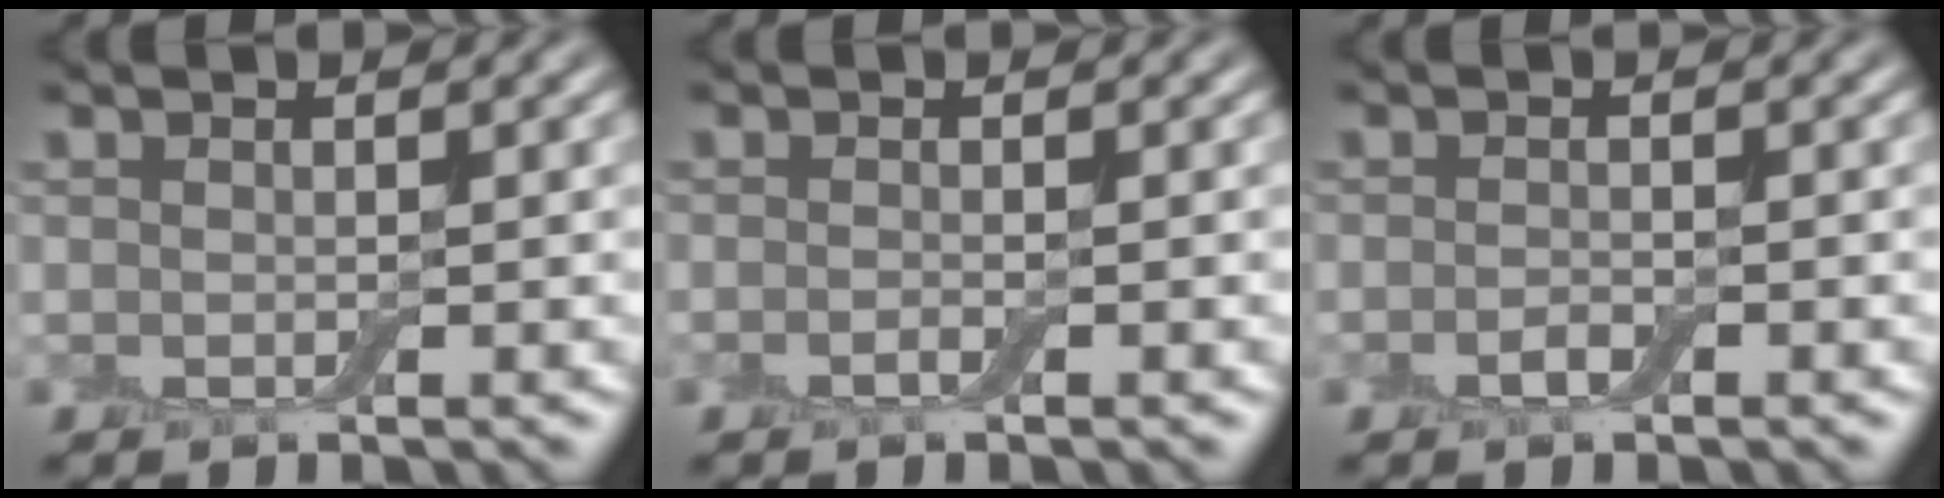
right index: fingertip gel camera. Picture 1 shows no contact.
{"total": 0.7, "force": [-0.4, 0.1, 0.5], "torque": [-0.012, -0.004, -0.009]}
{"total": 1.0, "force": [-0.6, 0.3, 0.7], "torque": [-0.017, 0.001, -0.011]}